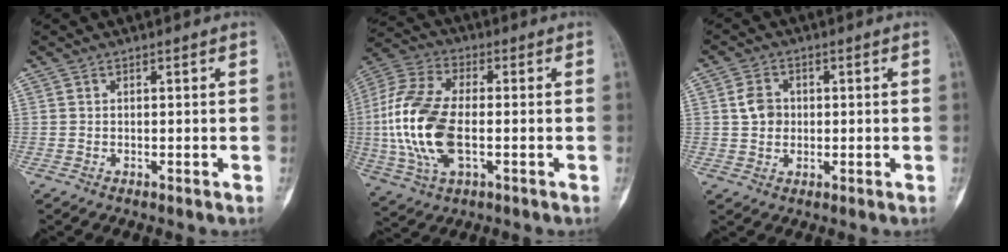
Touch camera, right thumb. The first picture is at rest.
{"total": 17.6, "force": [-1.7, 9.1, 15.0], "torque": [-0.330, 0.008, -0.032]}
{"total": 4.5, "force": [0.4, 3.7, 2.5], "torque": [-0.030, 0.002, 0.004]}